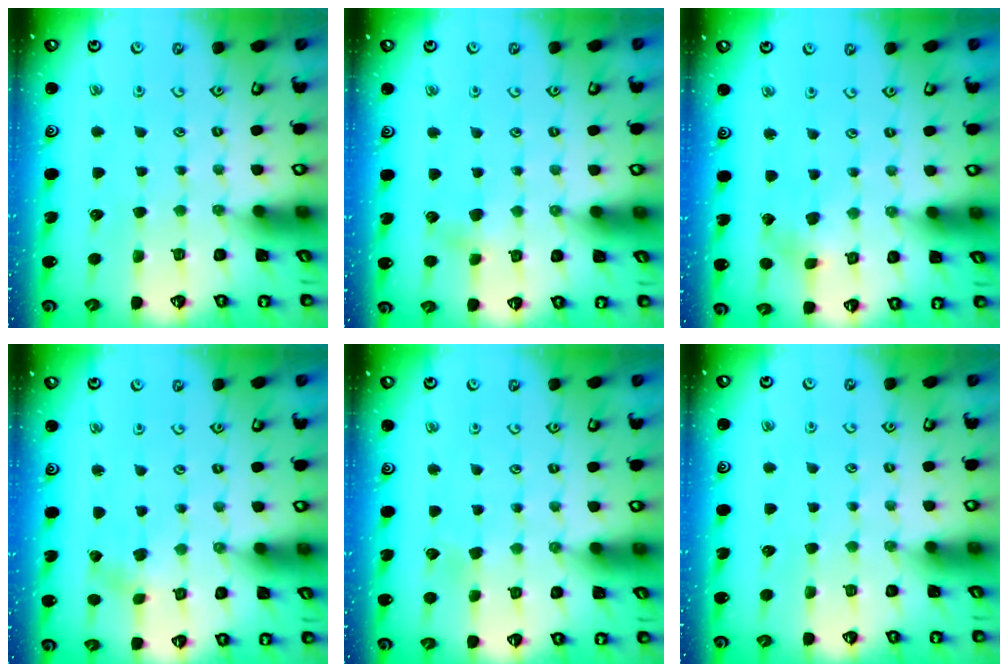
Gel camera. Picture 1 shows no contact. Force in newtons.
{"total": 3.0, "press": 2.9, "slide": 0.5}
{"total": 3.1, "press": 3.1, "slide": 0.2}
{"total": 1.2, "press": 1.2, "slide": 0.1}
{"total": 2.9, "press": 2.9, "slide": 0.3}
{"total": 0.0}